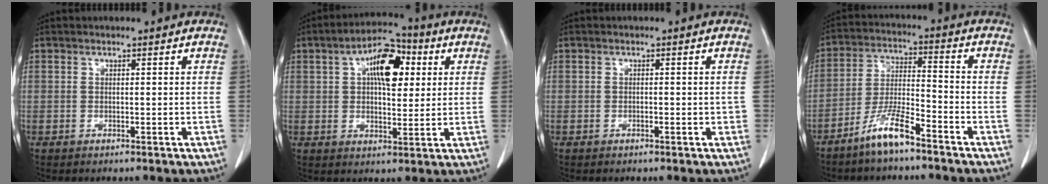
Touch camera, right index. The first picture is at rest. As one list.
[{"total": 10.4, "force": [3.3, 4.7, 8.7], "torque": [-0.142, 0.028, 0.048]}, {"total": 1.3, "force": [-0.4, 0.6, 1.1], "torque": [-0.012, 0.003, -0.003]}, {"total": 8.3, "force": [-6.1, 0.9, 5.5], "torque": [-0.116, -0.009, -0.122]}]